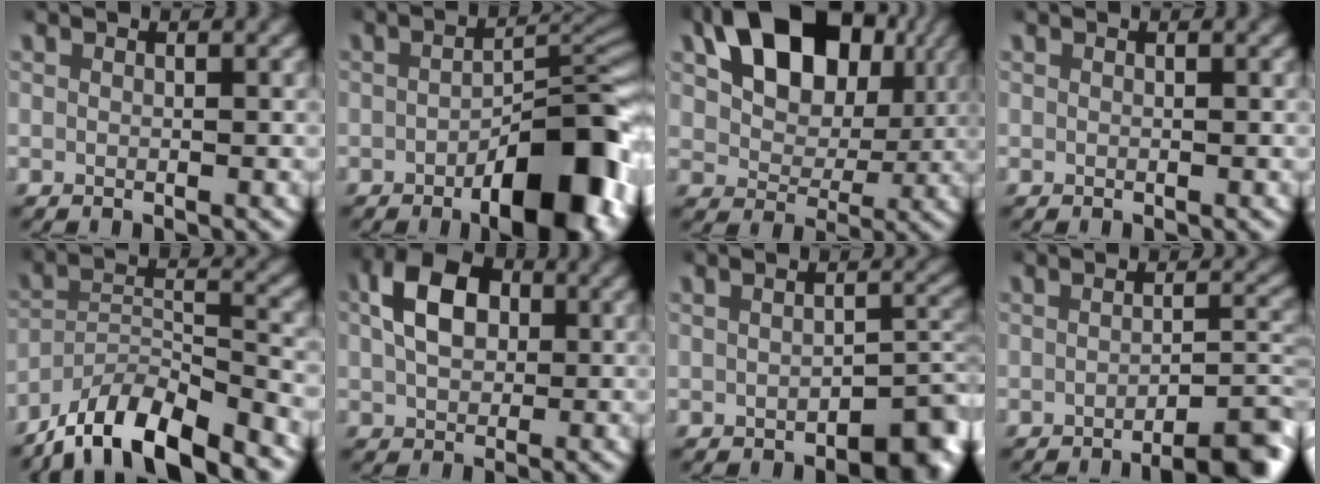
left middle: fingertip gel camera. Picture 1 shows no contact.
{"total": 9.5, "force": [-4.3, 3.5, 7.7], "torque": [-0.085, 0.009, -0.068]}
{"total": 12.3, "force": [5.8, 7.7, 7.6], "torque": [-0.134, 0.007, 0.091]}
{"total": 0.0}
{"total": 8.2, "force": [-6.2, 3.0, 4.4], "torque": [-0.062, -0.001, -0.105]}
{"total": 6.9, "force": [1.8, 4.7, 4.7], "torque": [-0.080, 0.003, 0.031]}
{"total": 4.3, "force": [-2.0, 1.9, 3.3], "torque": [-0.027, 0.002, -0.030]}
{"total": 5.3, "force": [-3.6, 1.1, 3.8], "torque": [-0.035, 0.002, -0.059]}